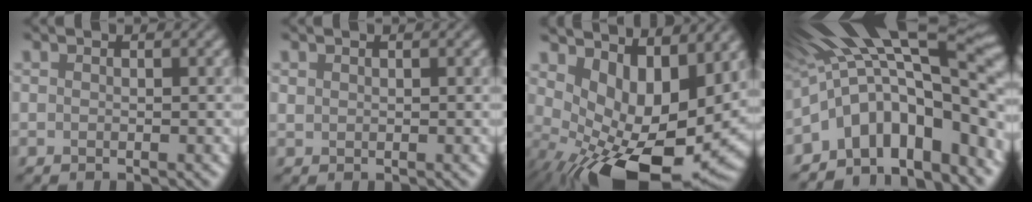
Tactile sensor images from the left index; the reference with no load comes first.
{"total": 0.5, "force": [0.4, 0.3, 0.1], "torque": [-0.001, 0.000, 0.011]}
{"total": 13.8, "force": [-0.4, 7.1, 11.8], "torque": [-0.174, -0.036, 0.008]}
{"total": 13.5, "force": [-3.4, 5.6, 11.8], "torque": [-0.163, 0.025, -0.054]}